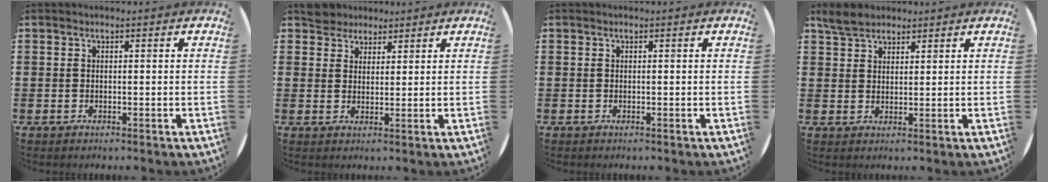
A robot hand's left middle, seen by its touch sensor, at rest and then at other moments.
{"total": 3.5, "force": [3.2, 1.4, -0.2], "torque": [0.000, 0.000, 0.063]}
{"total": 0.0}
{"total": 3.7, "force": [3.3, 1.5, 0.9], "torque": [-0.018, -0.001, 0.062]}